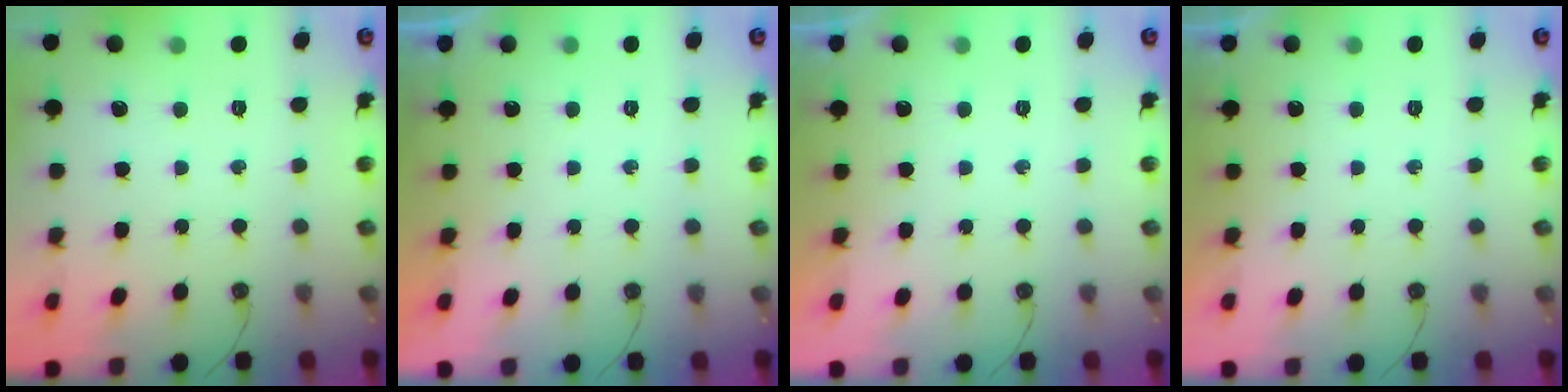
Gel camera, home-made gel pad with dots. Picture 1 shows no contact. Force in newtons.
{"total": 0.0}
{"total": 0.0}
{"total": 0.0}